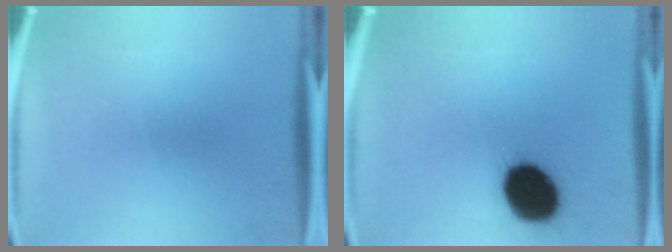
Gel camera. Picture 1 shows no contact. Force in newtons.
{"total": 18.6}